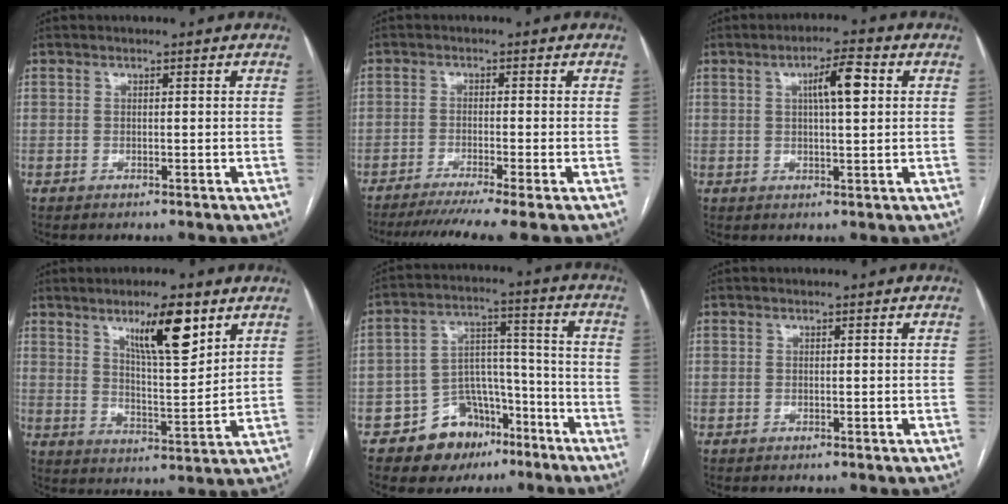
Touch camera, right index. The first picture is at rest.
{"total": 8.8, "force": [-7.2, -1.5, 4.9], "torque": [-0.063, -0.023, -0.111]}
{"total": 5.9, "force": [1.6, 0.9, 5.6], "torque": [-0.094, 0.010, 0.025]}
{"total": 10.5, "force": [6.1, 1.8, 8.4], "torque": [-0.140, -0.005, 0.103]}
{"total": 11.1, "force": [-7.0, 7.6, 4.0], "torque": [-0.052, 0.047, -0.104]}
{"total": 0.0}